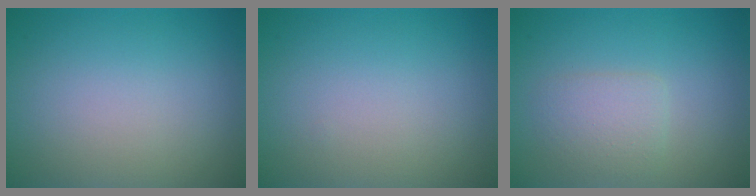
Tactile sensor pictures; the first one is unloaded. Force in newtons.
{"total": 0.0}
{"total": 2.2, "press": 2.2, "slide": 0.1}